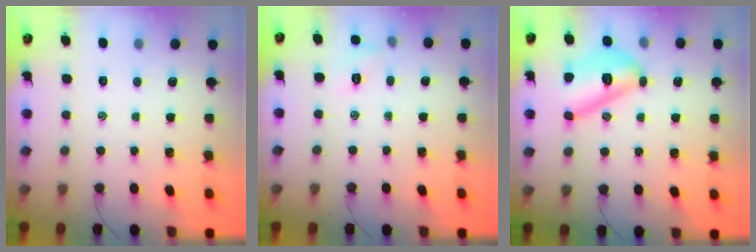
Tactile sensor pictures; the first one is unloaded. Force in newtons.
{"total": 6.4, "press": 6.1, "slide": 1.9}
{"total": 13.4, "press": 13.4, "slide": 1.2}